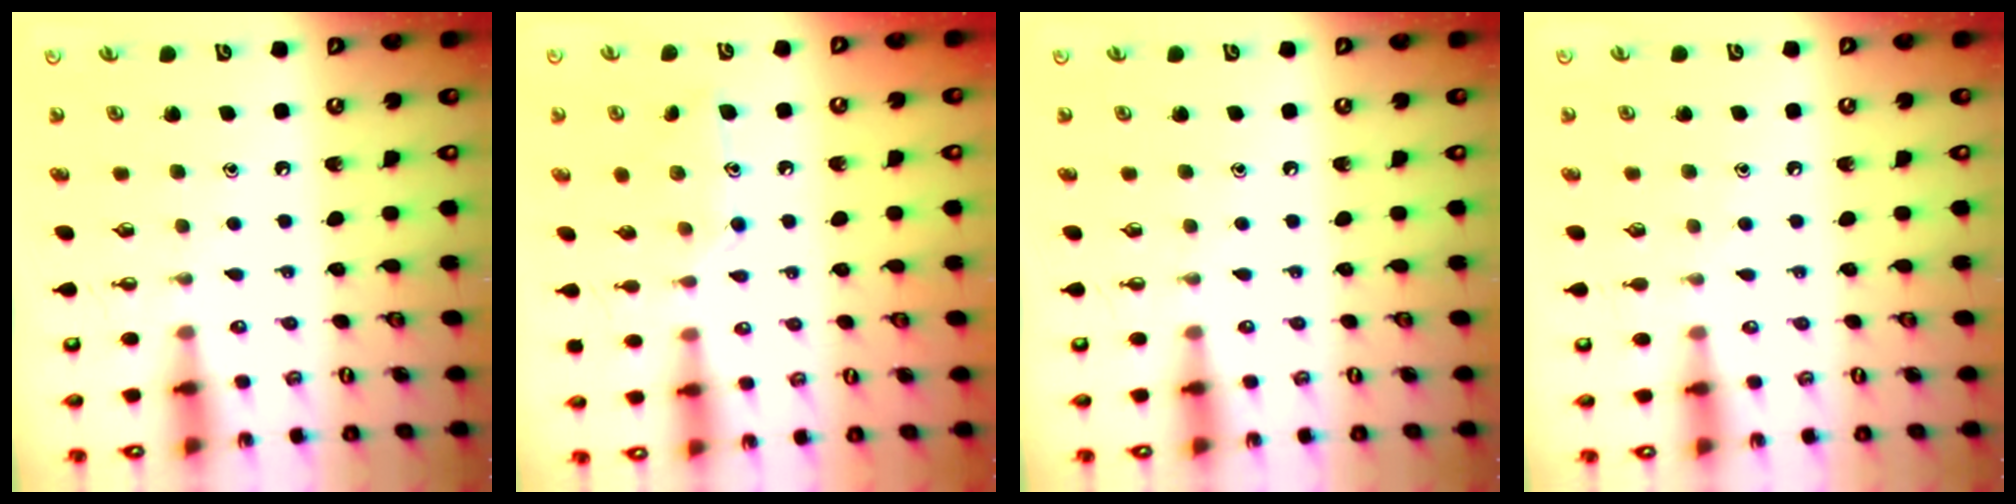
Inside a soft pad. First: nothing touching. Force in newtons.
{"total": 9.6, "press": 9.6, "slide": 0.5}
{"total": 0.0}
{"total": 3.7, "press": 3.7, "slide": 0.4}